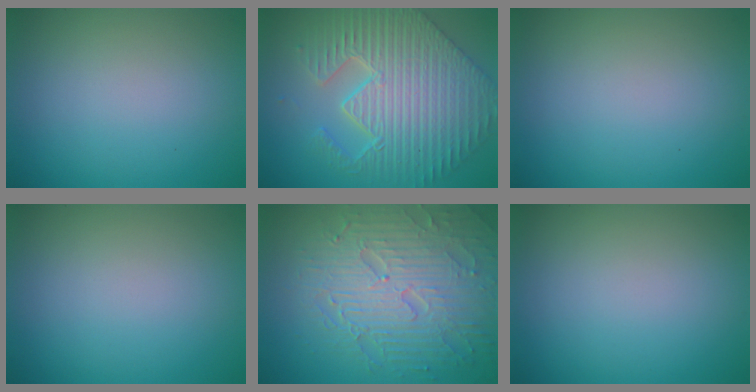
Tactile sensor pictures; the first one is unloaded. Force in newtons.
{"total": 7.7, "press": 6.3, "slide": 4.6}
{"total": 0.0}
{"total": 0.0}
{"total": 8.4, "press": 6.0, "slide": 5.9}
{"total": 0.0}